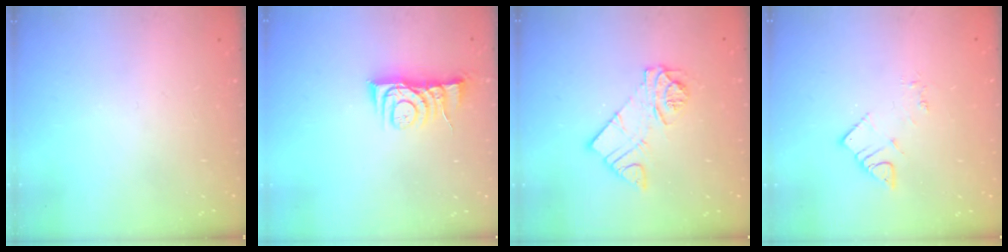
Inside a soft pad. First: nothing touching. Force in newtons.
{"total": 7.0, "press": 7.0, "slide": 0.9}
{"total": 9.9, "press": 9.9, "slide": 0.7}
{"total": 3.9, "press": 3.9, "slide": 0.2}